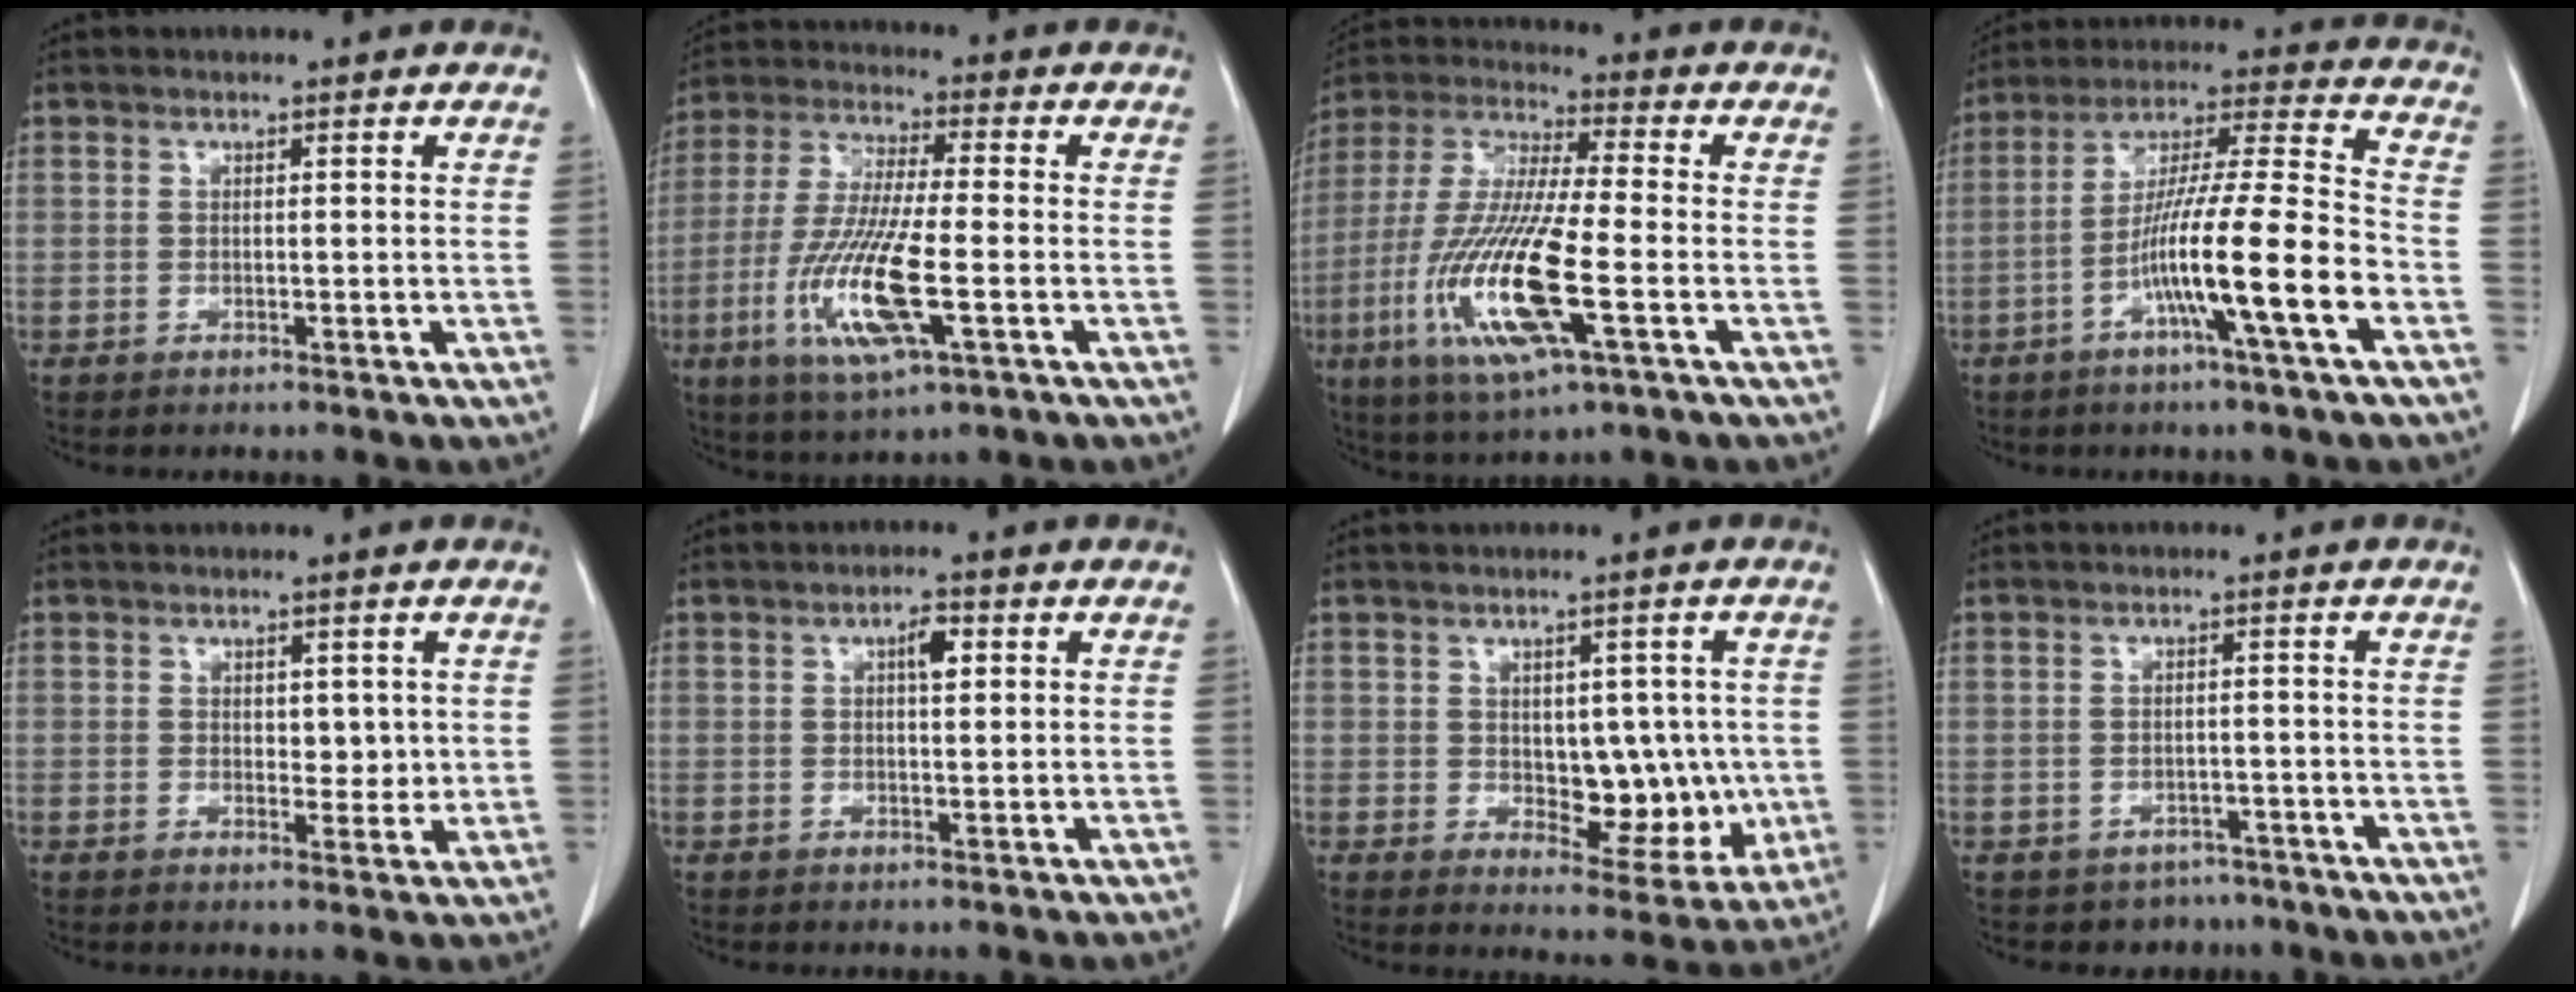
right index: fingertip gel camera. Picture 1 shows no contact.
{"total": 13.7, "force": [-4.0, 1.8, 13.0], "torque": [-0.271, -0.020, -0.074]}
{"total": 17.1, "force": [-5.1, 1.9, 16.2], "torque": [-0.345, -0.022, -0.091]}
{"total": 15.2, "force": [-5.6, -0.6, 14.1], "torque": [-0.250, 0.001, -0.101]}
{"total": 2.9, "force": [0.7, 1.7, 2.3], "torque": [-0.023, -0.007, 0.012]}
{"total": 2.7, "force": [0.9, 0.9, 2.3], "torque": [-0.040, 0.004, 0.014]}
{"total": 8.7, "force": [0.1, 5.2, 7.0], "torque": [-0.070, 0.006, 0.021]}
{"total": 4.2, "force": [-3.1, 2.7, -0.1], "torque": [0.010, 0.013, -0.041]}